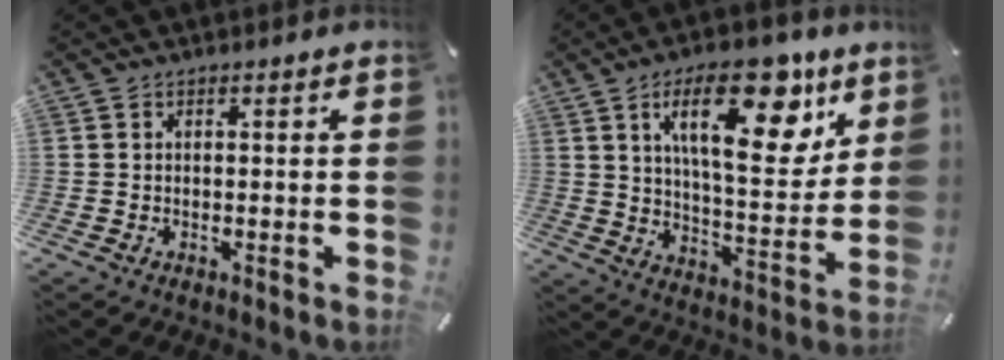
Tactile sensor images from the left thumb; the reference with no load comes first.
{"total": 22.1, "force": [11.3, 9.2, 16.7], "torque": [-0.242, -0.050, 0.175]}